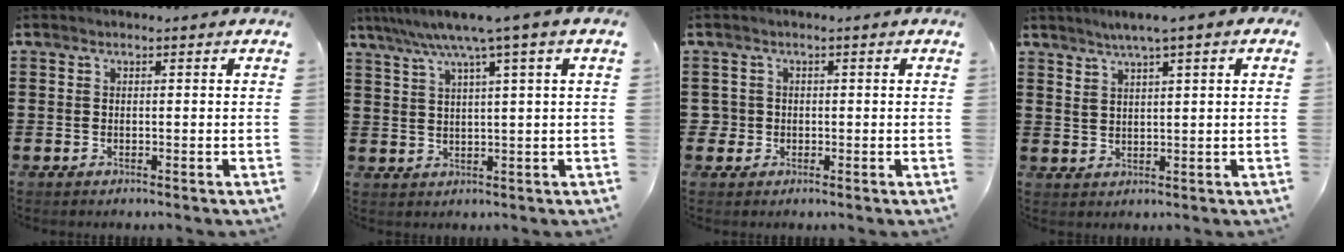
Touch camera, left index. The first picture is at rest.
{"total": 6.1, "force": [3.7, -0.7, 4.7], "torque": [-0.104, -0.013, 0.057]}
{"total": 1.7, "force": [-0.2, 1.7, 0.2], "torque": [-0.013, 0.004, -0.007]}
{"total": 2.7, "force": [1.6, 0.1, 2.1], "torque": [-0.043, 0.003, 0.028]}